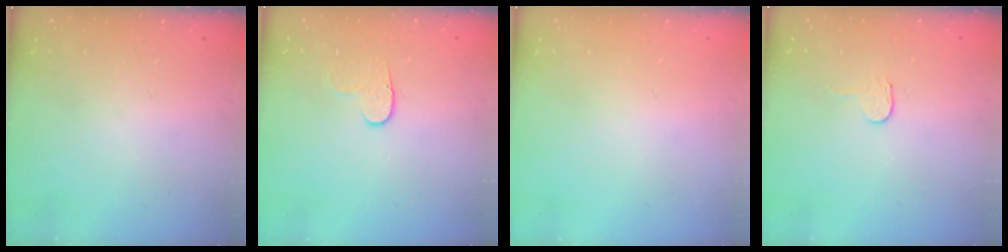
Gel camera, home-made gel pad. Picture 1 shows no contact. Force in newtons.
{"total": 6.2, "press": 6.1, "slide": 0.6}
{"total": 0.6, "press": 0.6, "slide": 0.2}
{"total": 2.3, "press": 2.3, "slide": 0.2}